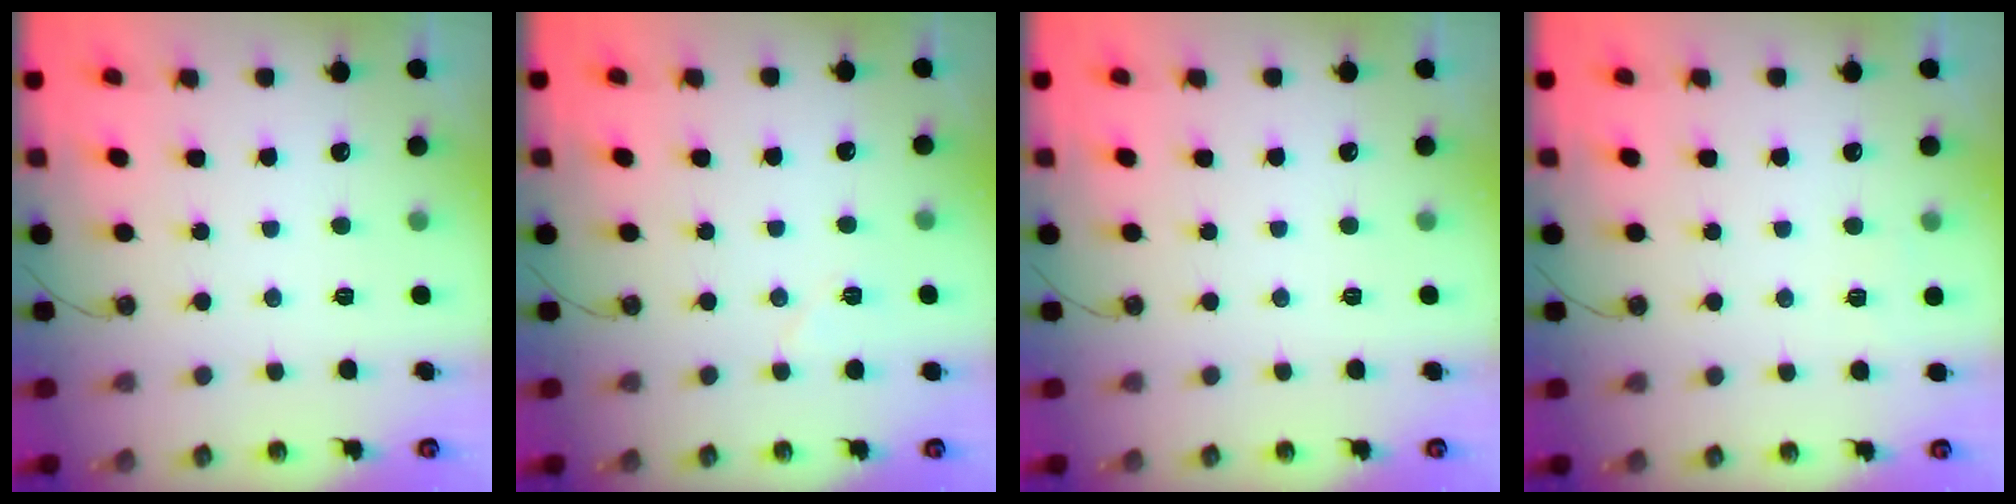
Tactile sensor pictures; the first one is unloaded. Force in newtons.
{"total": 4.8, "press": 4.5, "slide": 1.6}
{"total": 0.0}
{"total": 2.9, "press": 2.9, "slide": 0.2}